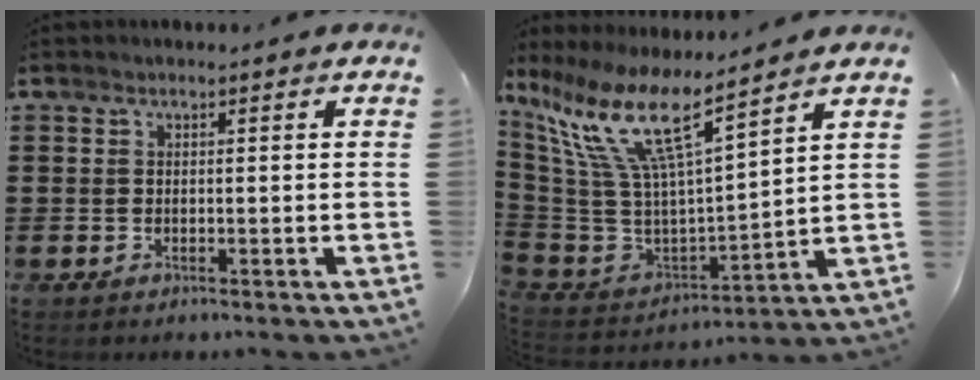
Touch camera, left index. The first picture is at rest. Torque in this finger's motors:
{"motor_torque": [2.13, 0.01, 1.05, 0.16]}